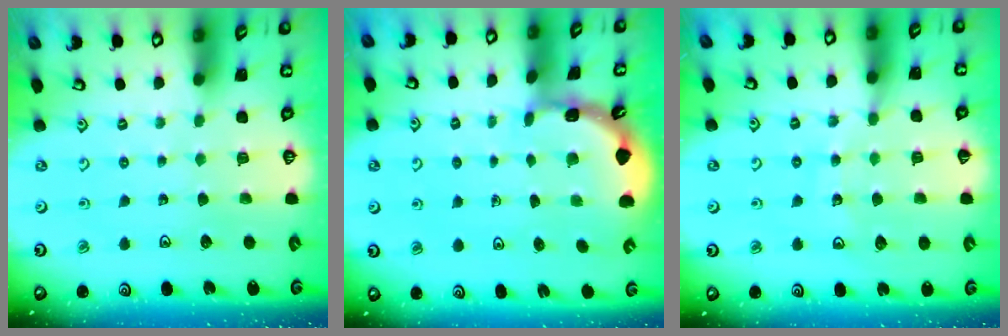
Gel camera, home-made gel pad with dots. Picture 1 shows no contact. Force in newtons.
{"total": 1.9, "press": 1.9, "slide": 0.1}
{"total": 12.1, "press": 11.8, "slide": 2.6}